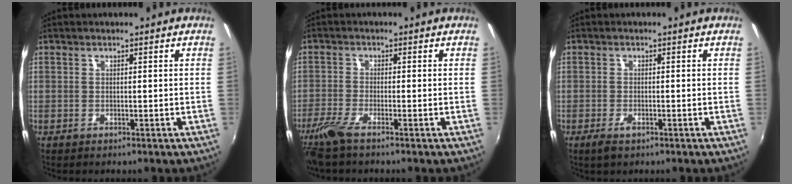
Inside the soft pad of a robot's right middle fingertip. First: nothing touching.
{"total": 4.9, "force": [-3.7, 0.4, 3.1], "torque": [-0.083, -0.013, -0.078]}
{"total": 2.2, "force": [-1.4, 0.9, 1.4], "torque": [-0.031, -0.005, -0.026]}